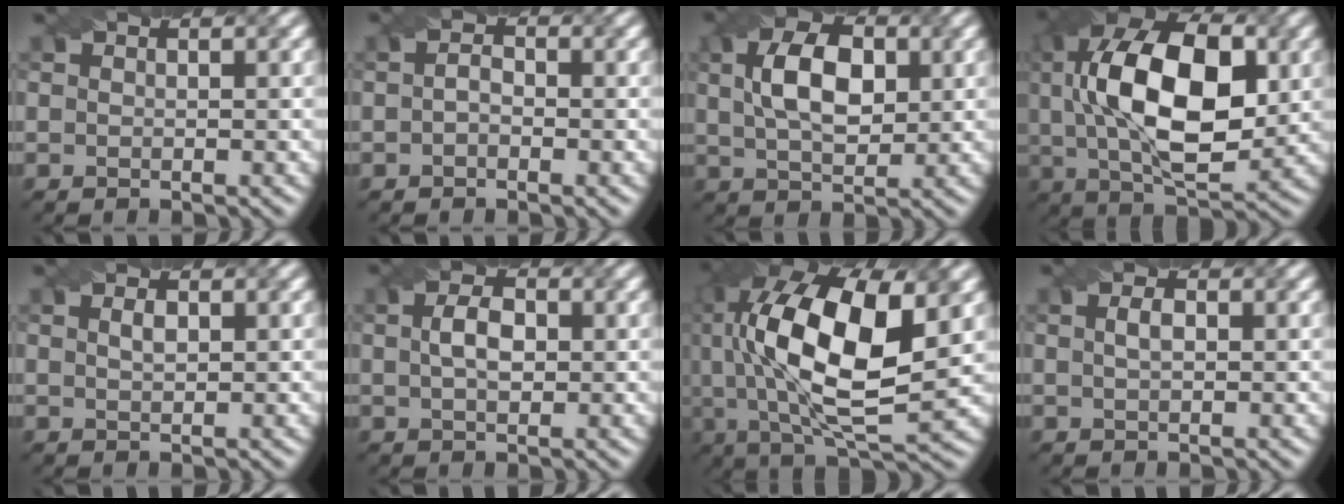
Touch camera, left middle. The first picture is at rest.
{"total": 1.2, "force": [-0.3, 0.8, 0.9], "torque": [-0.019, 0.003, -0.008]}
{"total": 6.5, "force": [1.5, 3.7, 5.1], "torque": [-0.097, 0.010, 0.024]}
{"total": 13.9, "force": [1.7, 7.0, 11.9], "torque": [-0.204, 0.013, 0.027]}
{"total": 1.1, "force": [0.4, 0.5, 0.9], "torque": [-0.018, 0.001, 0.010]}
{"total": 3.0, "force": [0.3, 1.8, 2.4], "torque": [-0.050, 0.005, 0.003]}
{"total": 15.6, "force": [2.9, 6.5, 13.8], "torque": [-0.270, 0.003, 0.051]}
{"total": 1.4, "force": [0.2, 0.7, 1.2], "torque": [-0.026, 0.003, 0.003]}